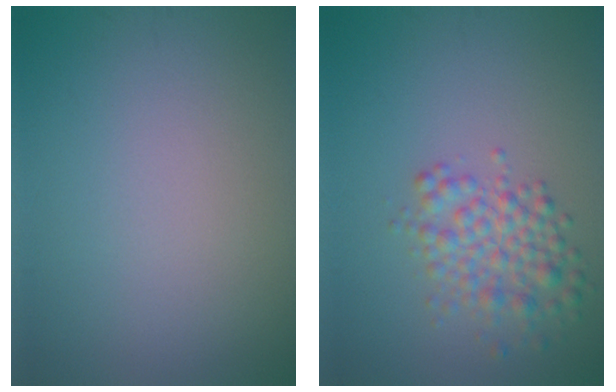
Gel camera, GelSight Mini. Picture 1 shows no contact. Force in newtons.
{"total": 3.7, "press": 3.7, "slide": 0.2}